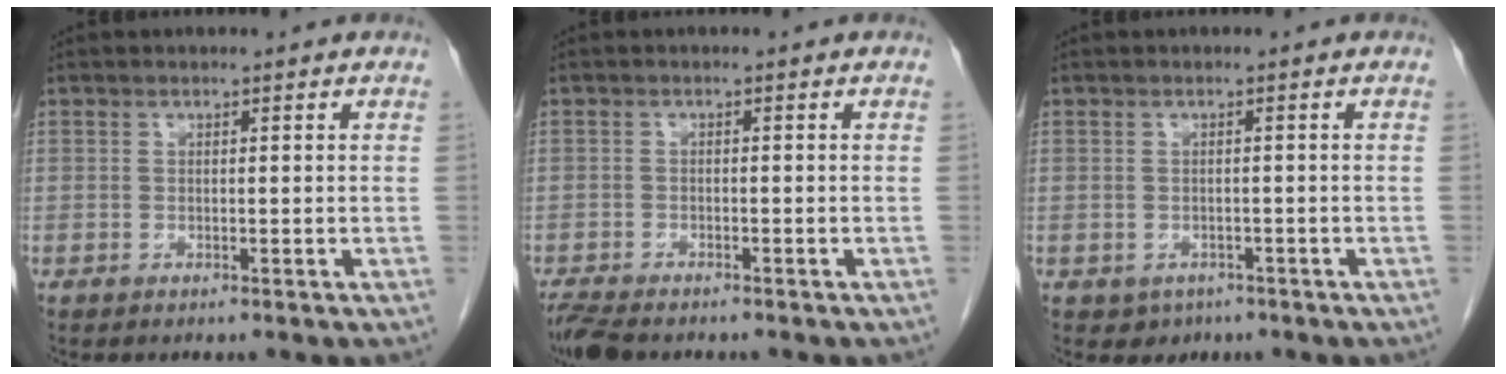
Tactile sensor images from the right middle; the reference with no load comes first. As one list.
[{"total": 5.0, "force": [-4.2, 1.3, 2.3], "torque": [-0.046, -0.014, -0.073]}, {"total": 2.3, "force": [-1.2, 1.9, 0.5], "torque": [-0.007, 0.006, -0.010]}]